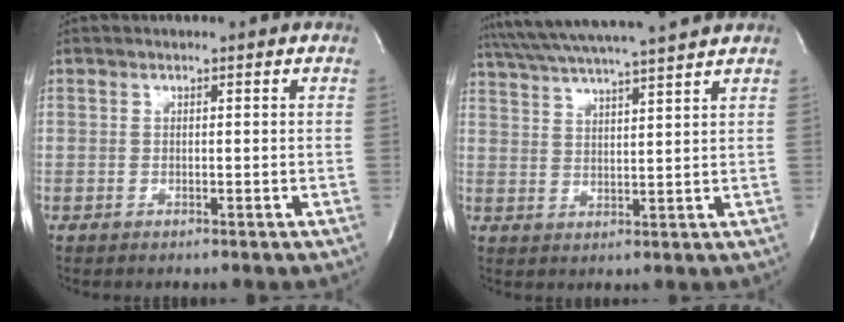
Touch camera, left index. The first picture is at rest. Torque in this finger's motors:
{"motor_torque": [0.98, -0.97, 0.45, 0.16]}